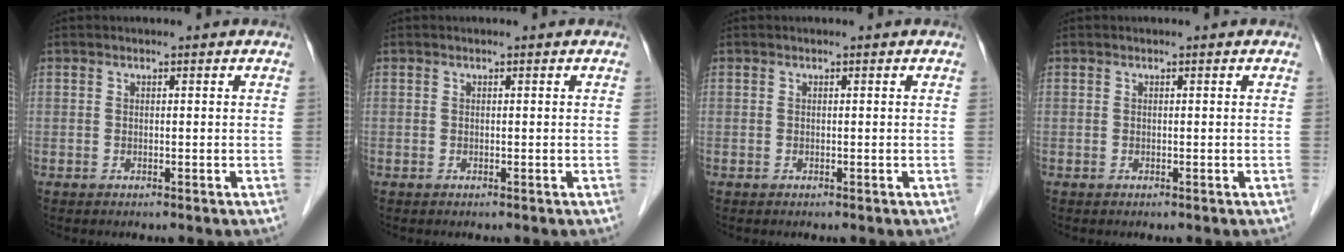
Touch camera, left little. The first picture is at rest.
{"total": 0.0}
{"total": 0.0}
{"total": 0.0}